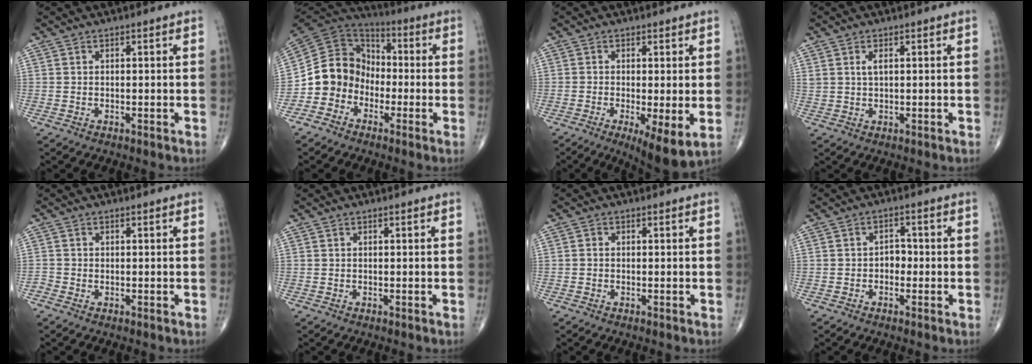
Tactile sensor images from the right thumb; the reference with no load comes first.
{"total": 12.1, "force": [-4.0, 10.5, 4.6], "torque": [-0.056, 0.071, -0.085]}
{"total": 8.1, "force": [-2.0, 2.3, 7.5], "torque": [-0.123, -0.023, -0.032]}
{"total": 1.8, "force": [0.7, 0.8, 1.4], "torque": [-0.028, 0.001, 0.017]}
{"total": 0.7, "force": [-0.4, 0.6, 0.1], "torque": [0.000, 0.000, -0.013]}
{"total": 0.0}
{"total": 0.7, "force": [-0.2, 0.6, 0.3], "torque": [-0.002, 0.001, -0.007]}
{"total": 2.6, "force": [-0.7, 2.0, 1.6], "torque": [-0.007, 0.012, -0.018]}